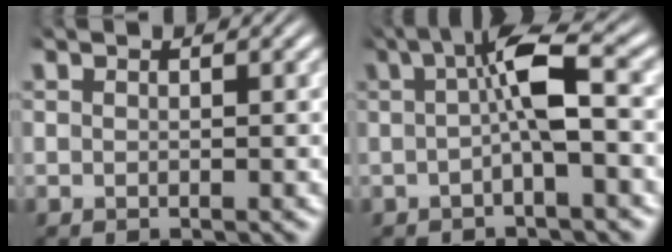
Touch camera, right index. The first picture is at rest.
{"total": 5.3, "force": [1.0, 1.0, 5.1], "torque": [-0.081, 0.015, 0.008]}